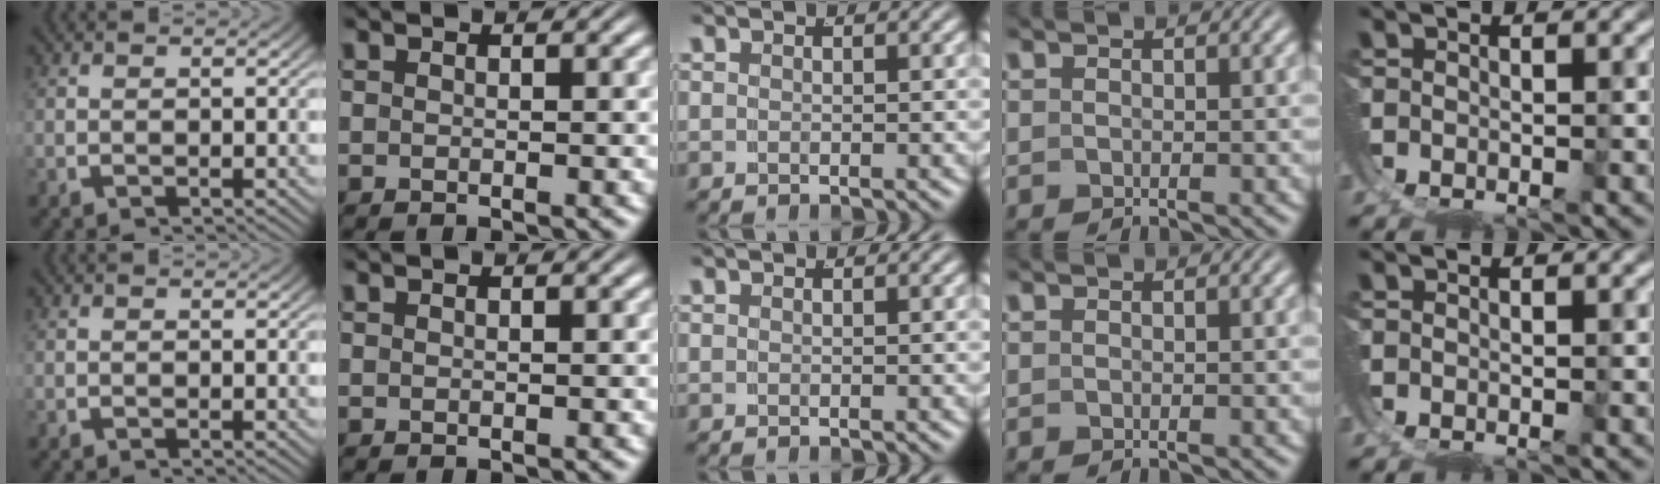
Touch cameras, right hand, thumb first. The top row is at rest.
{}